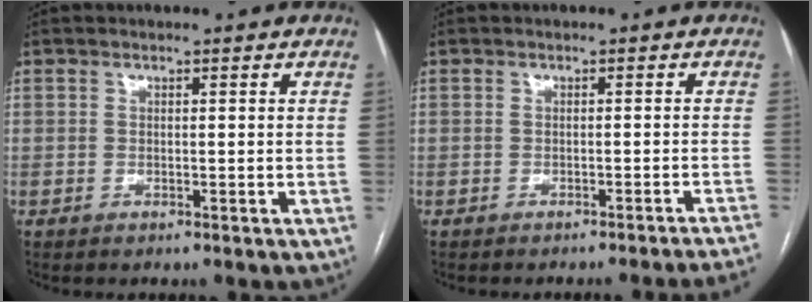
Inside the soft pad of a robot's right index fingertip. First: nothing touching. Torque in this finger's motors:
{"motor_torque": [0.32, -0.48, 0.06, 0.04]}